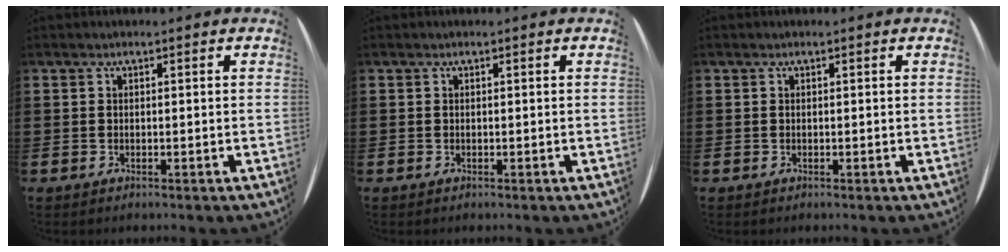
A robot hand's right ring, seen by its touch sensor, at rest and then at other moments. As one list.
[{"total": 0.0}, {"total": 0.0}]